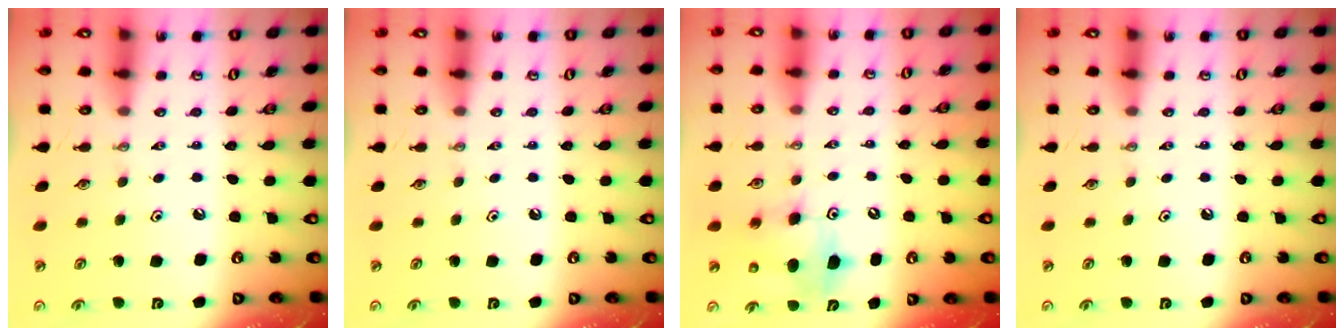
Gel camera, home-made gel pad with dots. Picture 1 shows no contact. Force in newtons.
{"total": 0.0}
{"total": 8.2, "press": 8.0, "slide": 1.7}
{"total": 0.0}